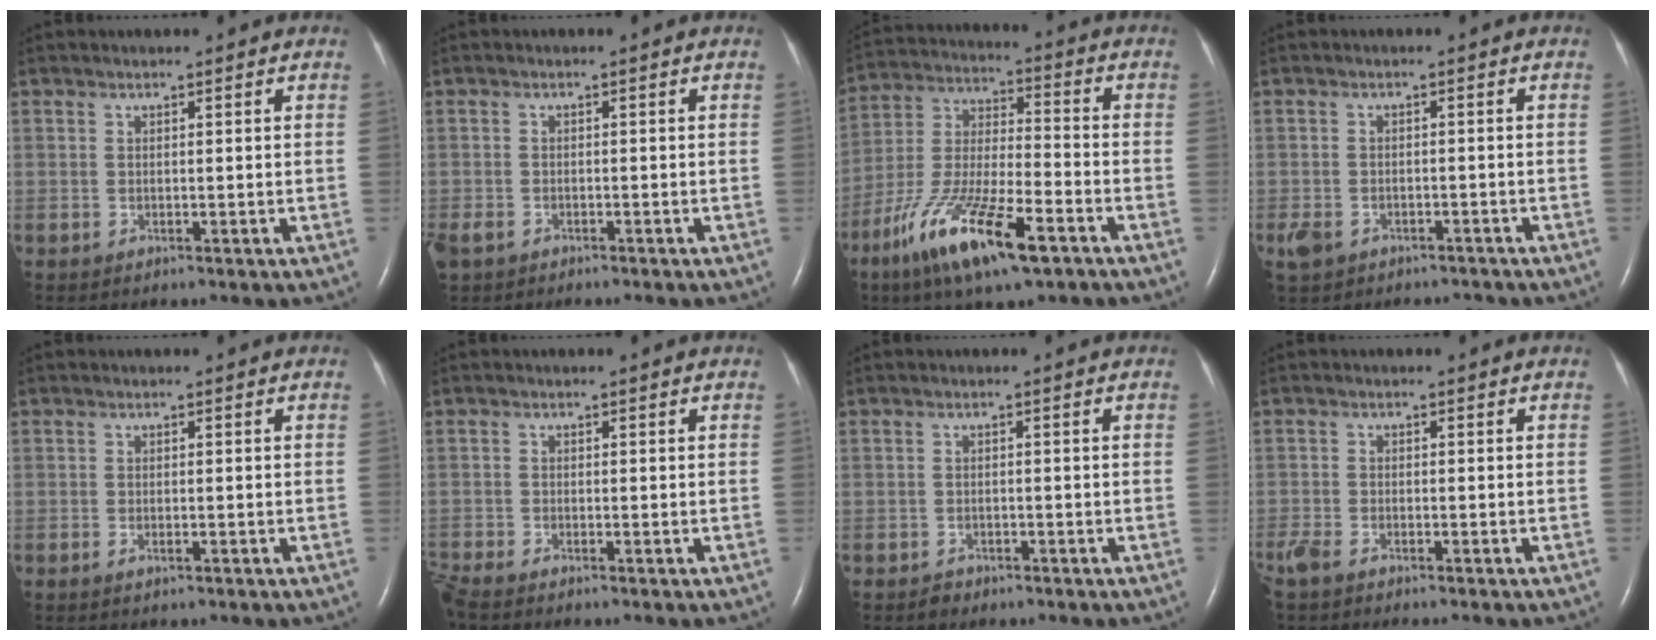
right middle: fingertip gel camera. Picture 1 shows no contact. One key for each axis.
{"total": 4.6, "fx": -3.4, "fy": 2.4, "fz": 1.9, "tx": -0.043, "ty": -0.006, "tz": -0.054}
{"total": 16.4, "fx": -9.1, "fy": 3.3, "fz": 13.2, "tx": -0.272, "ty": -0.025, "tz": -0.165}
{"total": 5.5, "fx": -4.1, "fy": 3.2, "fz": 1.9, "tx": -0.041, "ty": 0.005, "tz": -0.060}
{"total": 0.8, "fx": -0.5, "fy": 0.2, "fz": 0.7, "tx": -0.012, "ty": 0.000, "tz": -0.007}
{"total": 1.9, "fx": -1.8, "fy": 0.0, "fz": 0.5, "tx": -0.019, "ty": -0.009, "tz": -0.038}
{"total": 1.3, "fx": -1.1, "fy": 0.8, "fz": 0.1, "tx": -0.006, "ty": 0.002, "tz": -0.019}
{"total": 5.6, "fx": -4.6, "fy": 1.4, "fz": 2.9, "tx": -0.056, "ty": -0.013, "tz": -0.076}